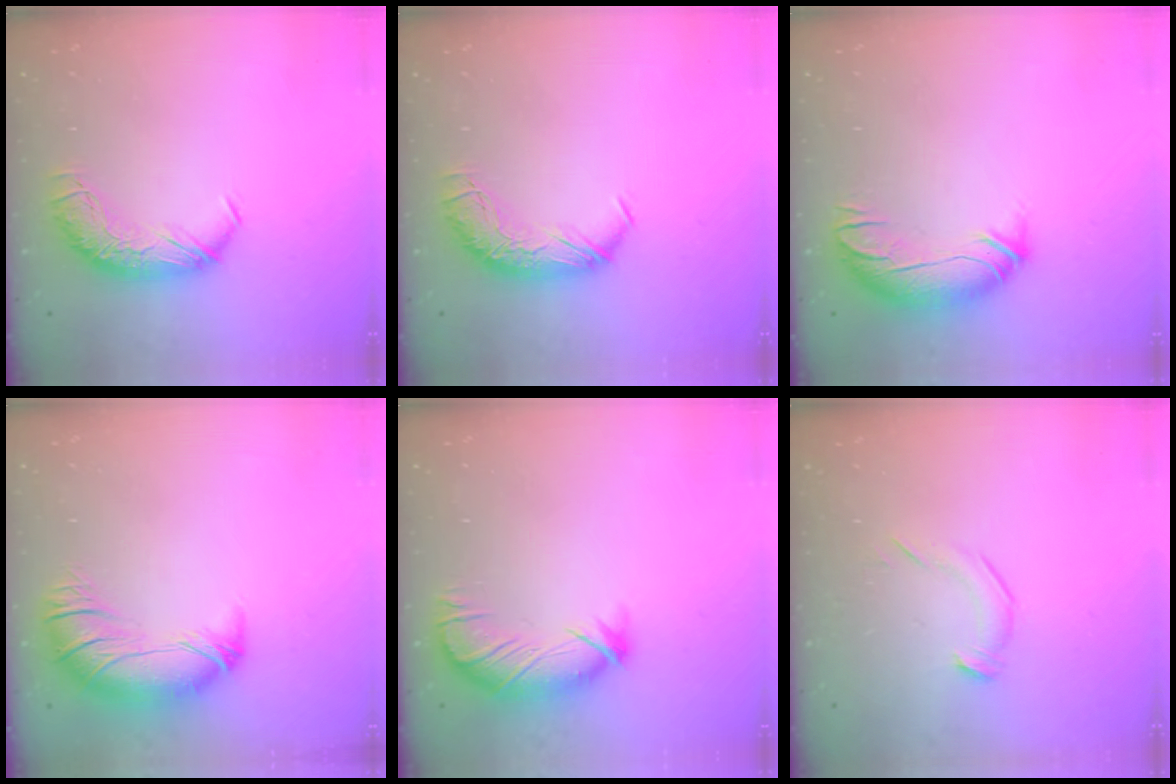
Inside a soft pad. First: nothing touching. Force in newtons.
{"total": 0.0}
{"total": 3.4, "press": 2.1, "slide": 2.7}
{"total": 2.6, "press": 0.1, "slide": 2.6}
{"total": 3.9, "press": 3.3, "slide": 2.1}
{"total": 4.8, "press": 4.7, "slide": 0.5}